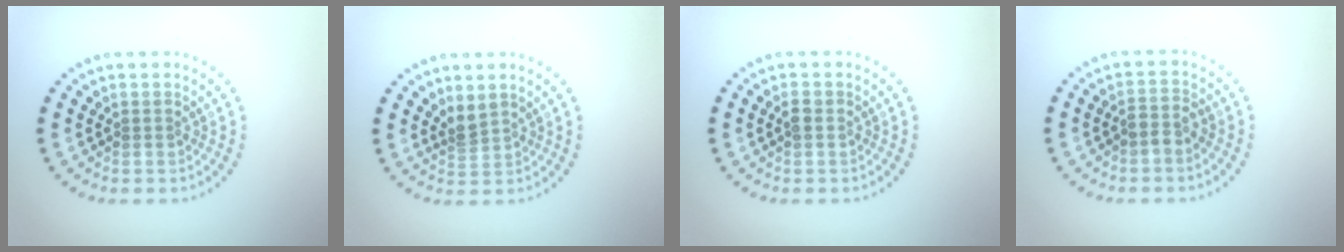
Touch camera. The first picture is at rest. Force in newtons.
{"total": 1.7, "press": 1.2, "slide": 1.2}
{"total": 1.1, "press": 1.0, "slide": 0.2}
{"total": 1.5, "press": 1.2, "slide": 0.9}